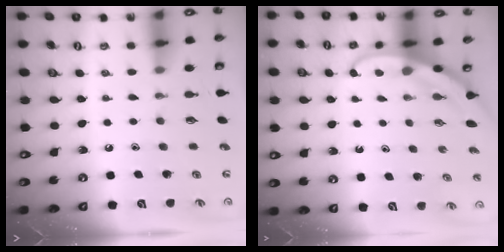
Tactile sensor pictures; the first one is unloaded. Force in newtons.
{"total": 3.7, "press": 3.6, "slide": 0.4}